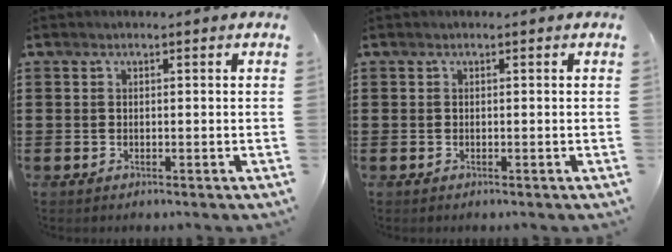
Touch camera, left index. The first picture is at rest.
{"total": 0.0}